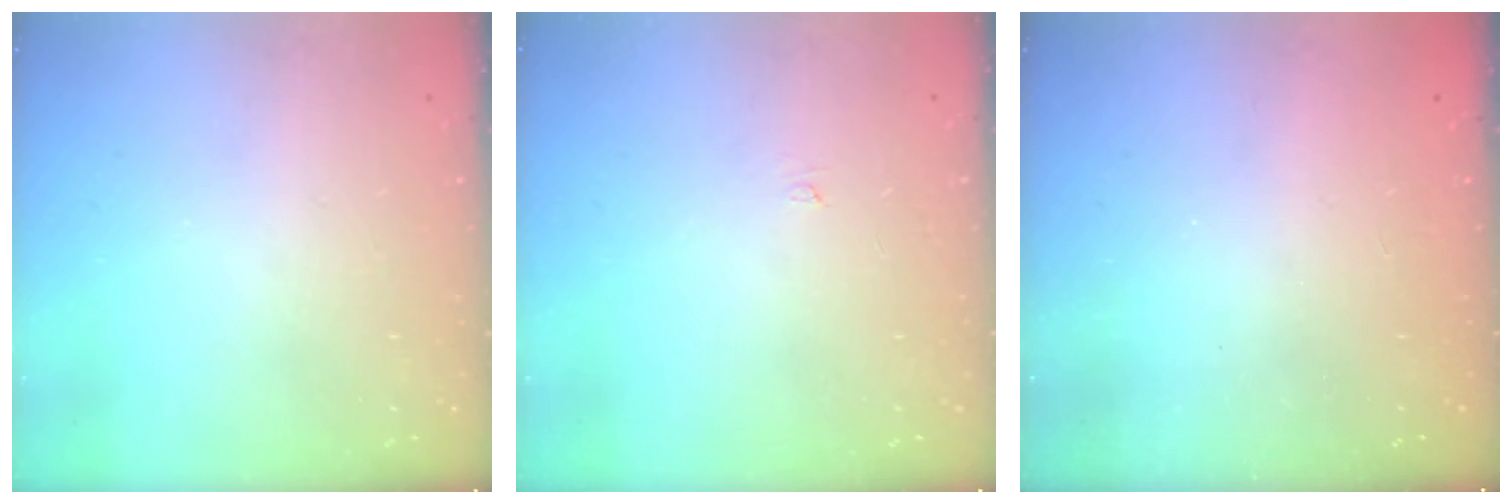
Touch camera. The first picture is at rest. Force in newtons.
{"total": 2.6, "press": 2.6, "slide": 0.3}
{"total": 2.5, "press": 2.4, "slide": 0.7}